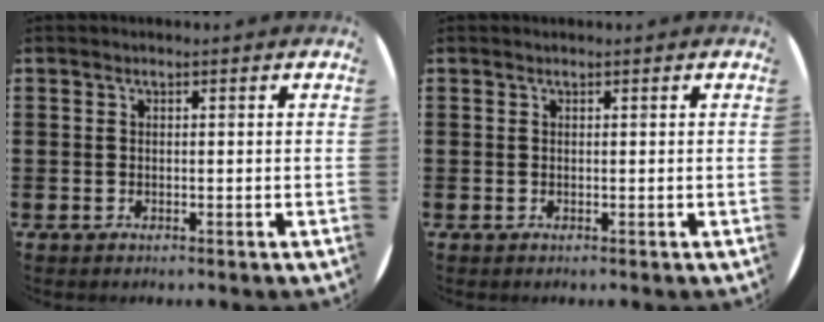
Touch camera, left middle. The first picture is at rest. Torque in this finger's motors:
{"motor_torque": [0.02, 0.07, -0.05, -0.01]}